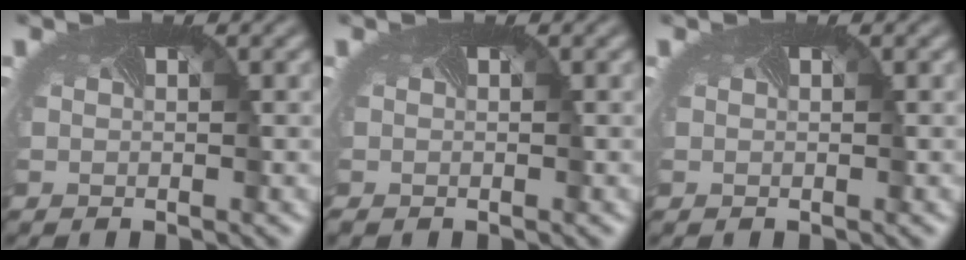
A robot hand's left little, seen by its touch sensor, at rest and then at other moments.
{"total": 0.6, "force": [-0.5, 0.3, 0.1], "torque": [-0.004, -0.002, -0.006]}
{"total": 0.0}